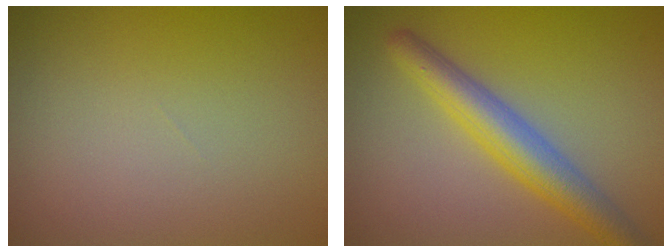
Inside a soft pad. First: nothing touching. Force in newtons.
{"total": 4.8, "press": 4.8, "slide": 0.1}